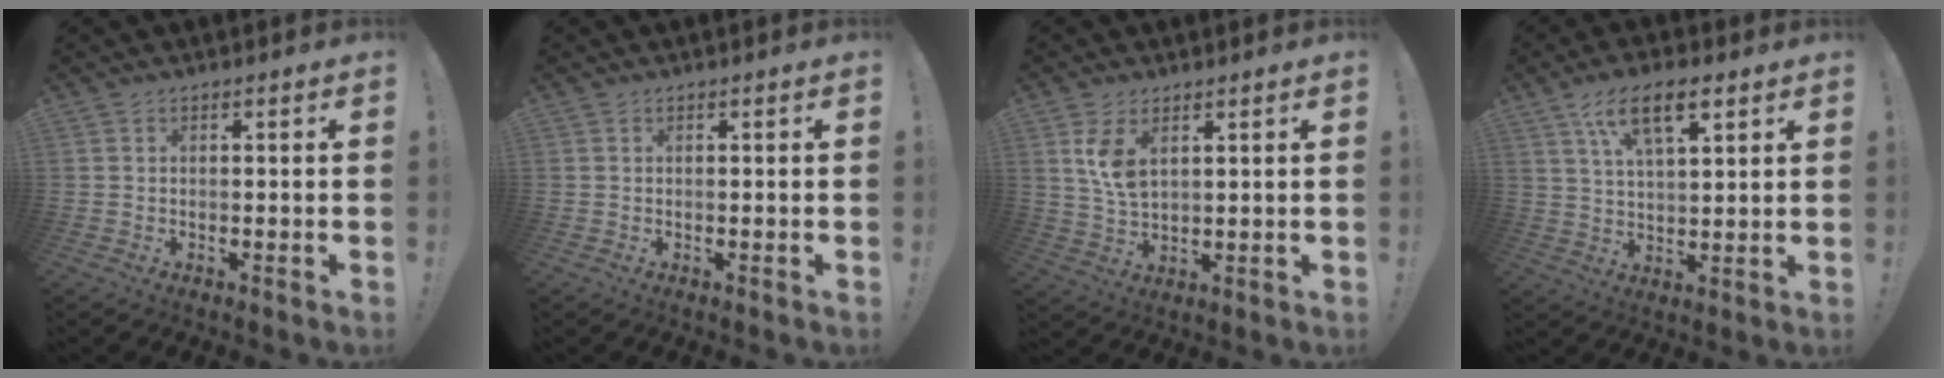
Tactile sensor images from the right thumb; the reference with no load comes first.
{"total": 0.0}
{"total": 7.3, "force": [3.5, 3.8, 5.2], "torque": [-0.096, -0.020, 0.059]}
{"total": 10.7, "force": [5.9, 4.2, 7.9], "torque": [-0.130, -0.014, 0.104]}